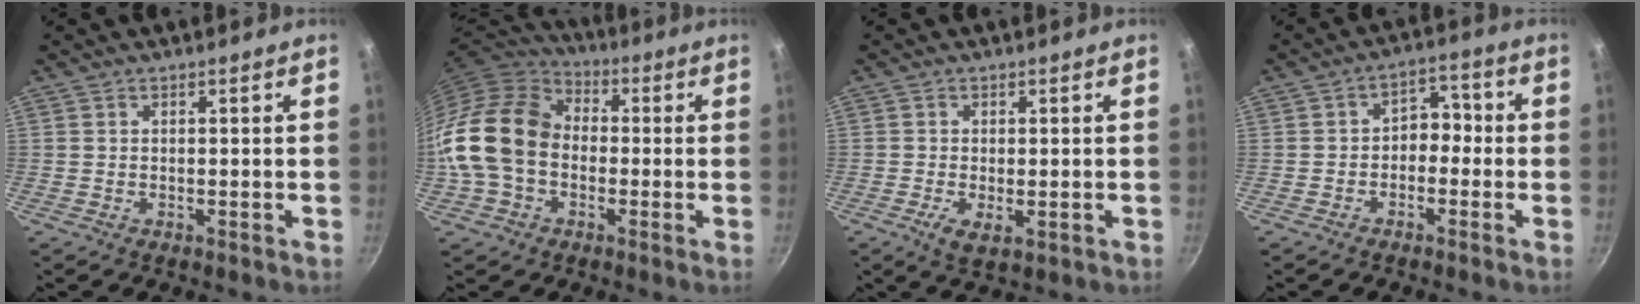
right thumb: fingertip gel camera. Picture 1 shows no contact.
{"total": 16.9, "force": [-1.5, 12.8, 10.9], "torque": [-0.184, 0.038, -0.039]}
{"total": 3.9, "force": [-1.0, 2.0, 3.2], "torque": [-0.053, -0.010, -0.014]}
{"total": 5.0, "force": [-1.2, 3.7, 3.2], "torque": [-0.009, 0.028, -0.030]}